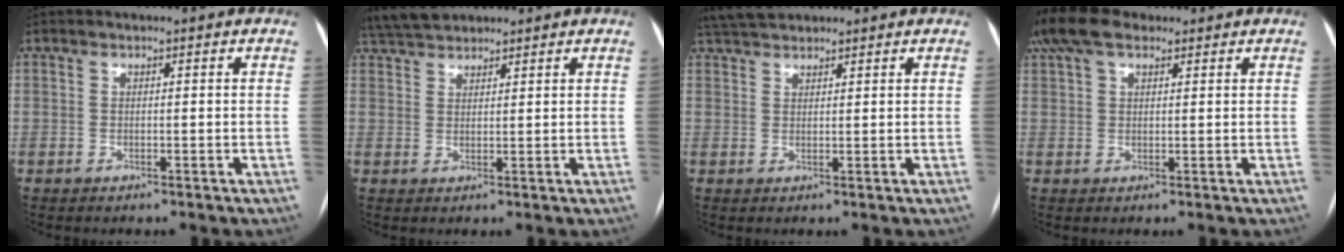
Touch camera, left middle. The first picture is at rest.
{"total": 5.5, "force": [4.9, 1.7, 1.8], "torque": [-0.040, 0.026, 0.095]}
{"total": 5.2, "force": [4.6, 1.6, 1.9], "torque": [-0.038, 0.029, 0.085]}
{"total": 8.0, "force": [5.5, 3.6, 4.5], "torque": [-0.101, 0.042, 0.107]}